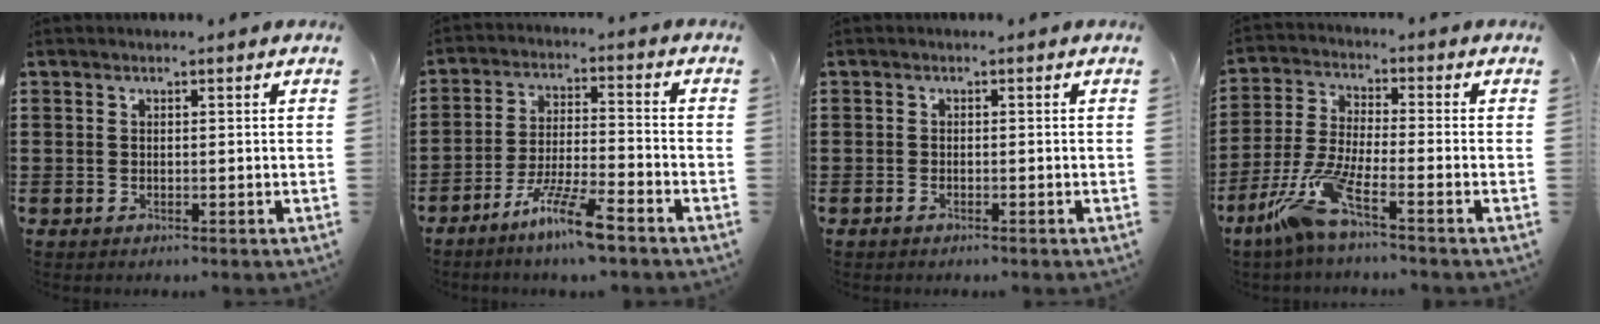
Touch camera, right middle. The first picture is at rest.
{"total": 8.5, "force": [-6.1, 0.5, 5.8], "torque": [-0.118, -0.007, -0.117]}
{"total": 0.7, "force": [-0.6, 0.1, 0.4], "torque": [-0.009, -0.003, -0.010]}
{"total": 8.3, "force": [-5.5, 1.0, 6.1], "torque": [-0.145, -0.015, -0.110]}